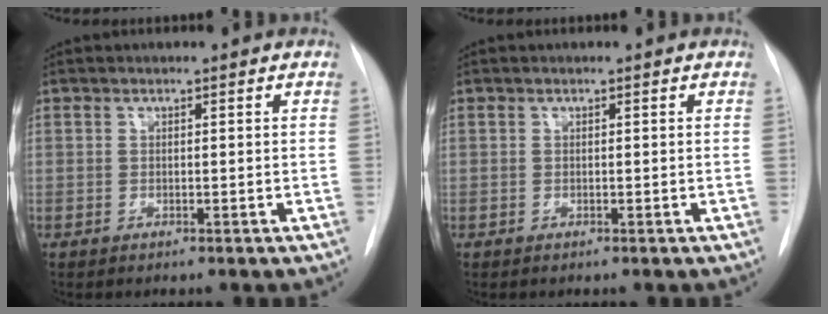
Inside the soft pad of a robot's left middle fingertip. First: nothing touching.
{"total": 0.0}